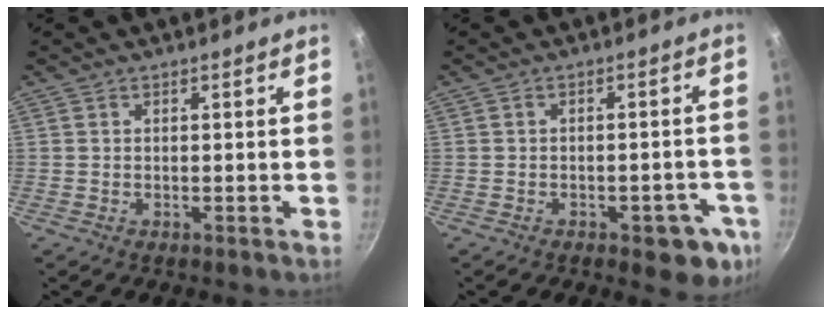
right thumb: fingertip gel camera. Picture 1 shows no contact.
{"total": 8.7, "force": [-3.7, 4.2, 6.7], "torque": [-0.042, 0.018, -0.040]}